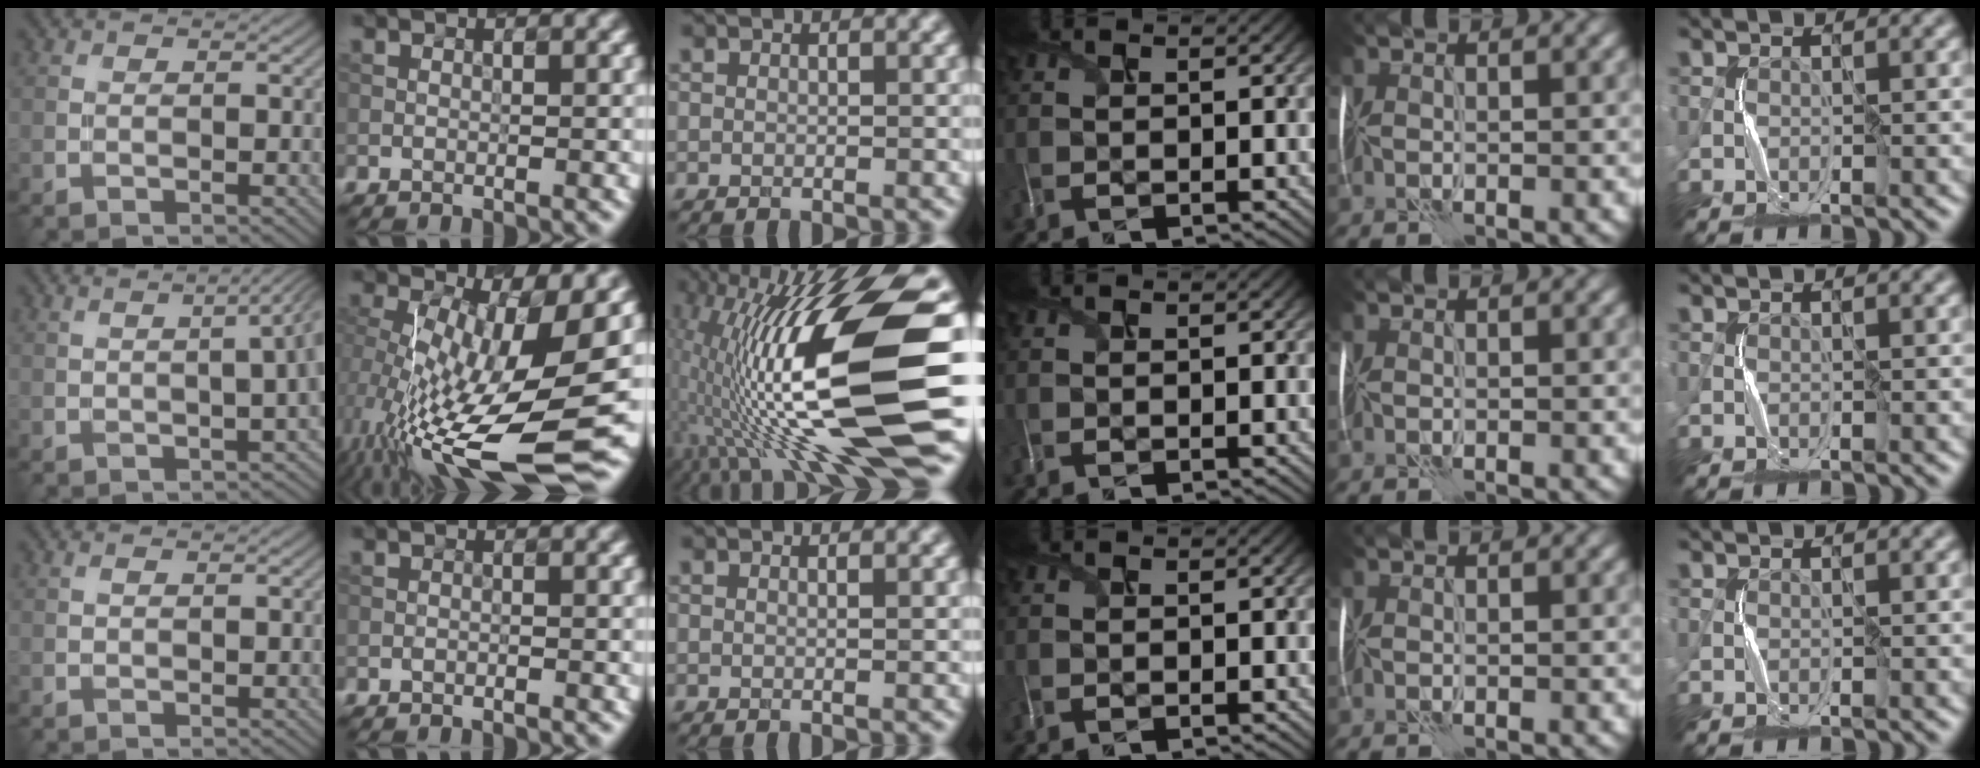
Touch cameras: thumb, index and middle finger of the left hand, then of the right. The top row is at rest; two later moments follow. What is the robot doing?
{"motion": "shake", "object": "plastic piggy bank"}